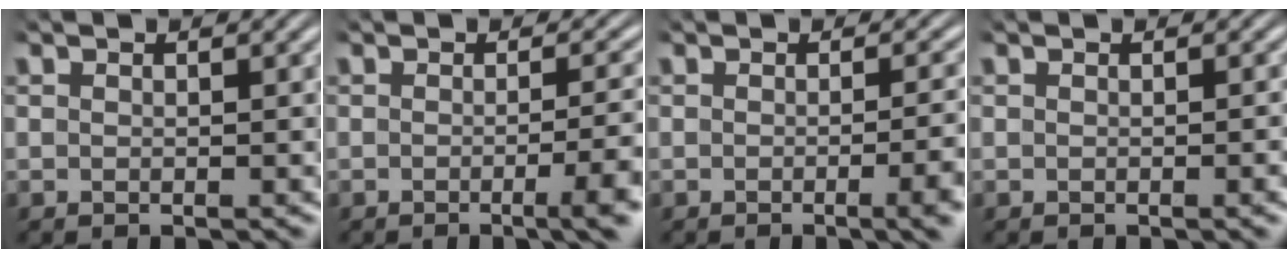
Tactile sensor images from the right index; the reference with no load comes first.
{"total": 3.9, "force": [-1.9, 0.1, 3.4], "torque": [-0.034, 0.006, -0.034]}
{"total": 3.2, "force": [-1.6, 0.0, 2.7], "torque": [-0.028, 0.006, -0.029]}
{"total": 0.6, "force": [-0.4, -0.3, 0.4], "torque": [-0.005, 0.004, -0.006]}